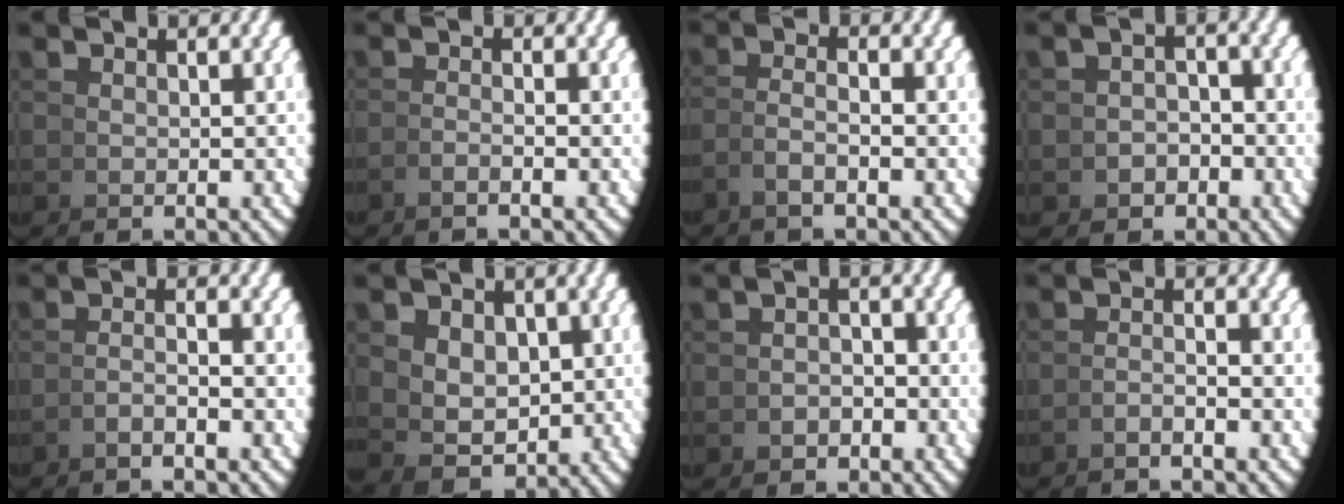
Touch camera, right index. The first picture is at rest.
{"total": 1.9, "force": [-1.0, -1.5, 0.6], "torque": [-0.004, 0.008, -0.020]}
{"total": 2.1, "force": [-0.6, -0.3, 2.0], "torque": [-0.039, 0.000, -0.009]}
{"total": 2.4, "force": [-1.6, 1.7, 0.5], "torque": [0.010, -0.005, -0.028]}
{"total": 1.9, "force": [-1.1, -1.1, 1.1], "torque": [-0.010, 0.005, -0.022]}
{"total": 4.3, "force": [0.7, 3.1, 3.0], "torque": [-0.056, -0.013, 0.028]}
{"total": 1.3, "force": [-1.2, 0.5, 0.1], "torque": [0.018, 0.002, -0.025]}
{"total": 1.9, "force": [-1.3, -1.2, 0.8], "torque": [-0.003, 0.006, -0.025]}